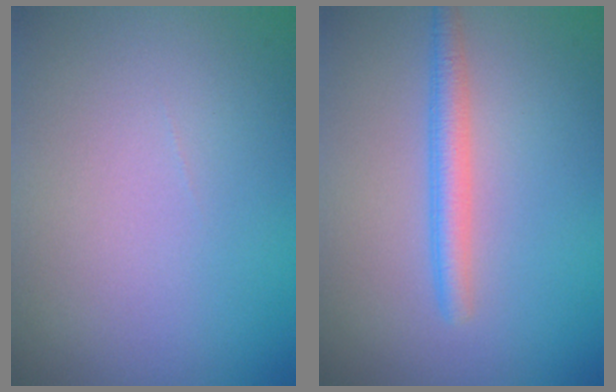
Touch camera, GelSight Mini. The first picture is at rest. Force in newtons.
{"total": 2.4, "press": 2.4, "slide": 0.1}